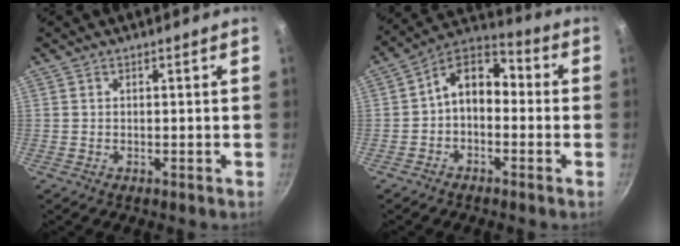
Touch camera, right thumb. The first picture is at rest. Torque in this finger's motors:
{"motor_torque": [1.05, 2.36, 1.34, -0.27, 0.09]}